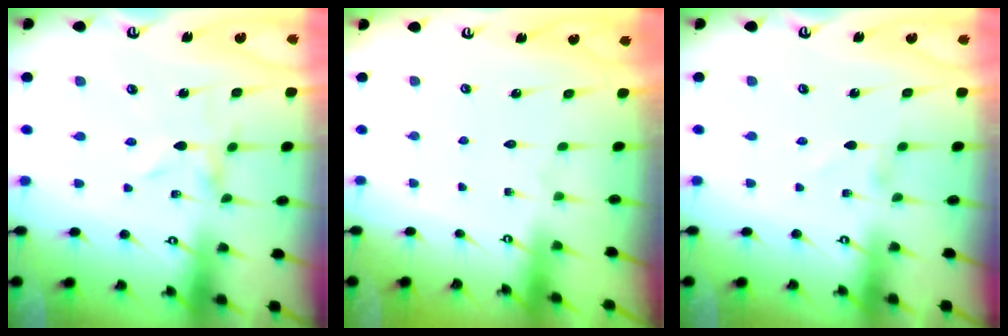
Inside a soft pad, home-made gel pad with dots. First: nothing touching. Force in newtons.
{"total": 1.8, "press": 1.8, "slide": 0.1}
{"total": 1.4, "press": 1.4, "slide": 0.0}